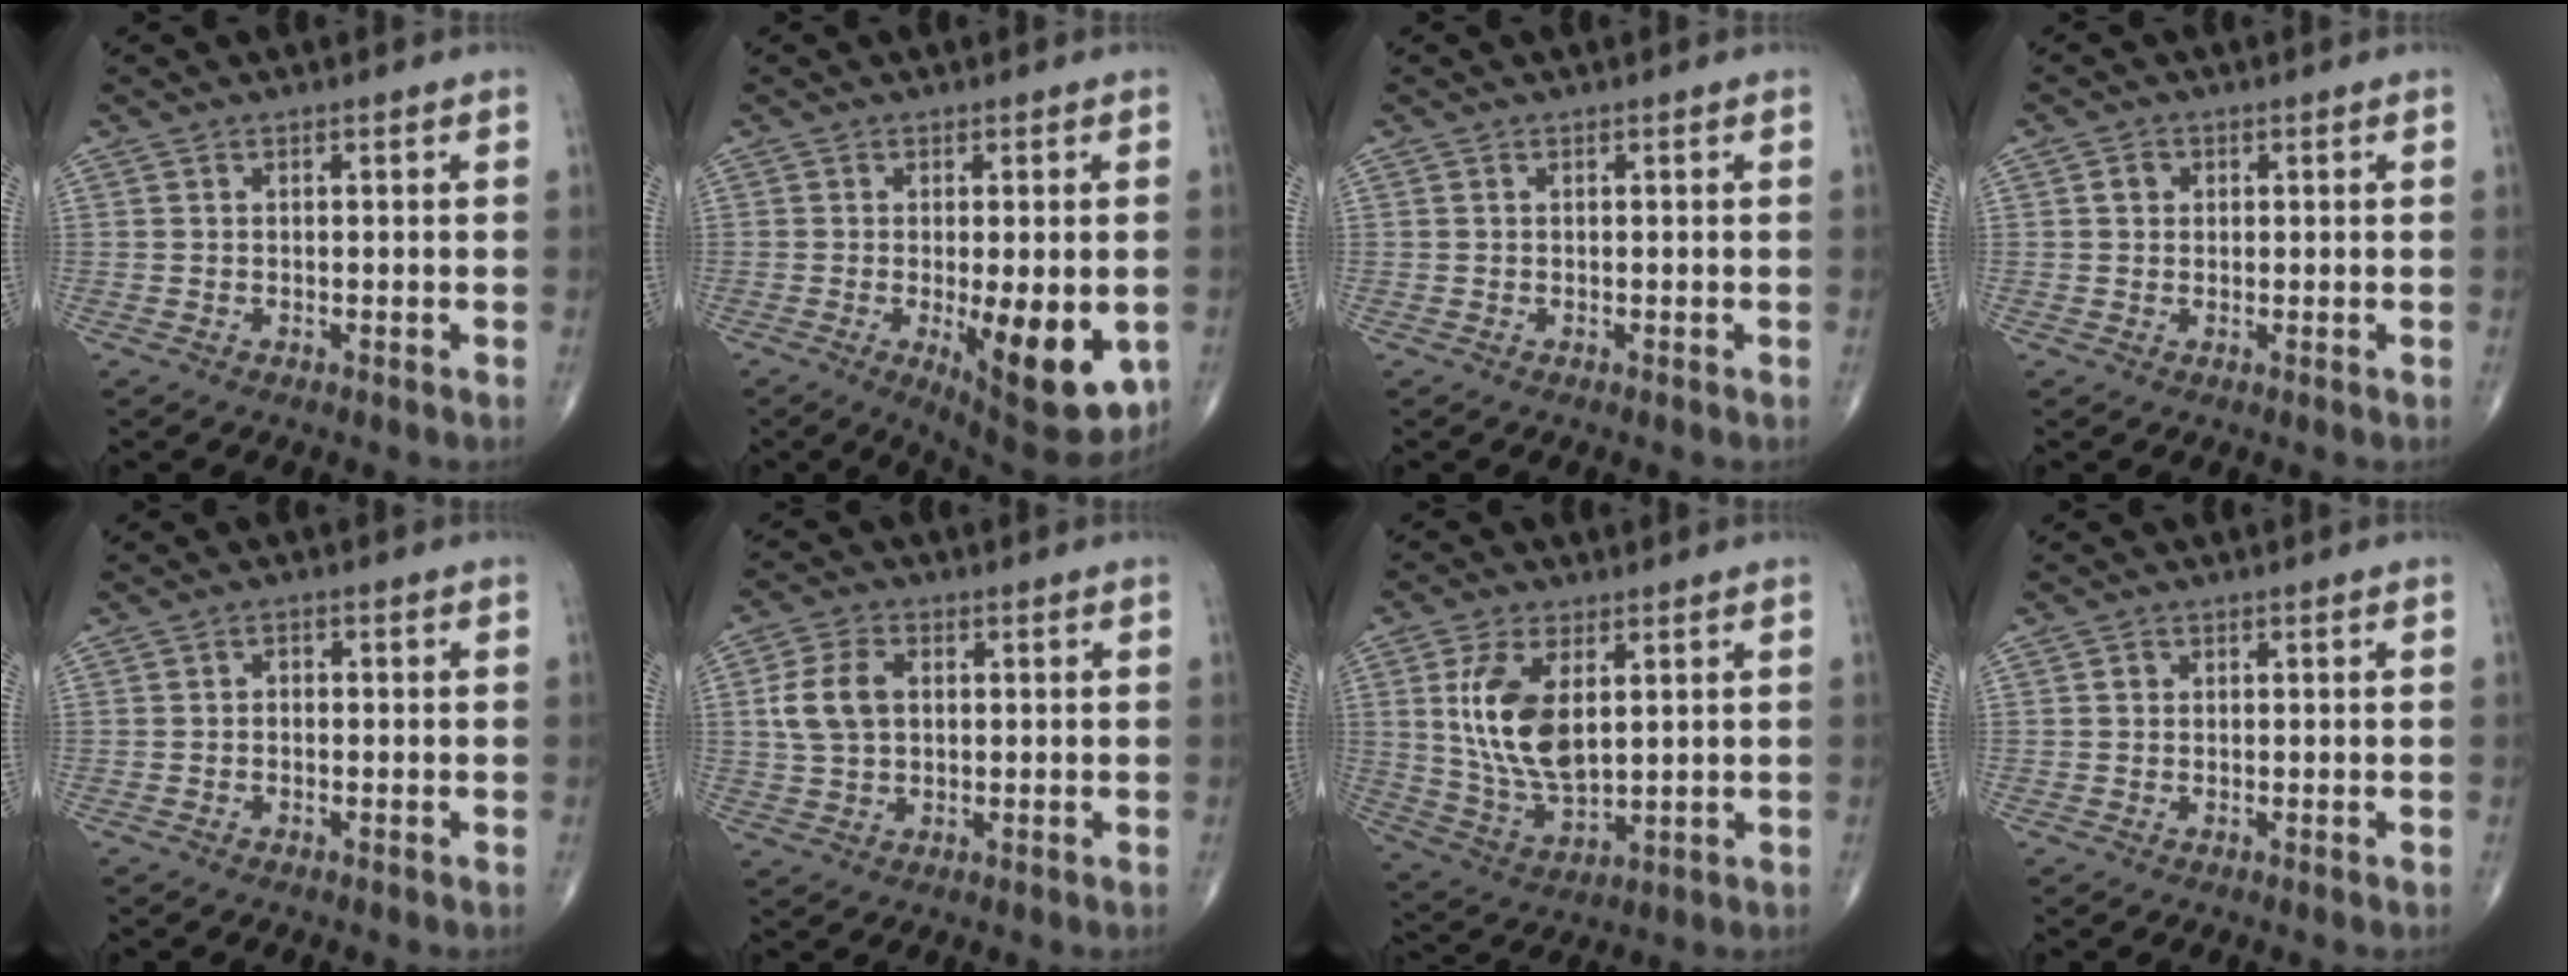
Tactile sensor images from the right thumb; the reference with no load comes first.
{"total": 15.0, "force": [-3.3, 5.0, 13.7], "torque": [-0.172, -0.026, -0.030]}
{"total": 0.0}
{"total": 2.0, "force": [0.5, 1.7, 0.8], "torque": [-0.006, 0.001, 0.005]}
{"total": 1.2, "force": [-0.2, 1.0, 0.7], "torque": [-0.002, 0.005, -0.009]}
{"total": 7.6, "force": [1.1, 5.3, 5.4], "torque": [-0.104, 0.008, 0.021]}
{"total": 13.3, "force": [3.2, 6.9, 10.9], "torque": [-0.210, -0.019, 0.072]}
{"total": 0.9, "force": [0.1, 0.8, 0.3], "torque": [-0.001, 0.002, 0.001]}